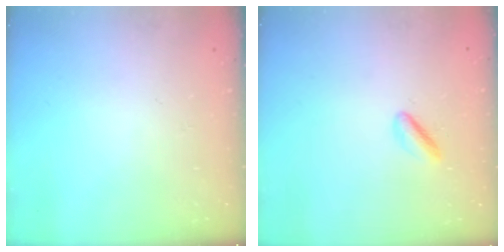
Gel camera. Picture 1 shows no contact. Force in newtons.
{"total": 2.1, "press": 1.9, "slide": 0.9}